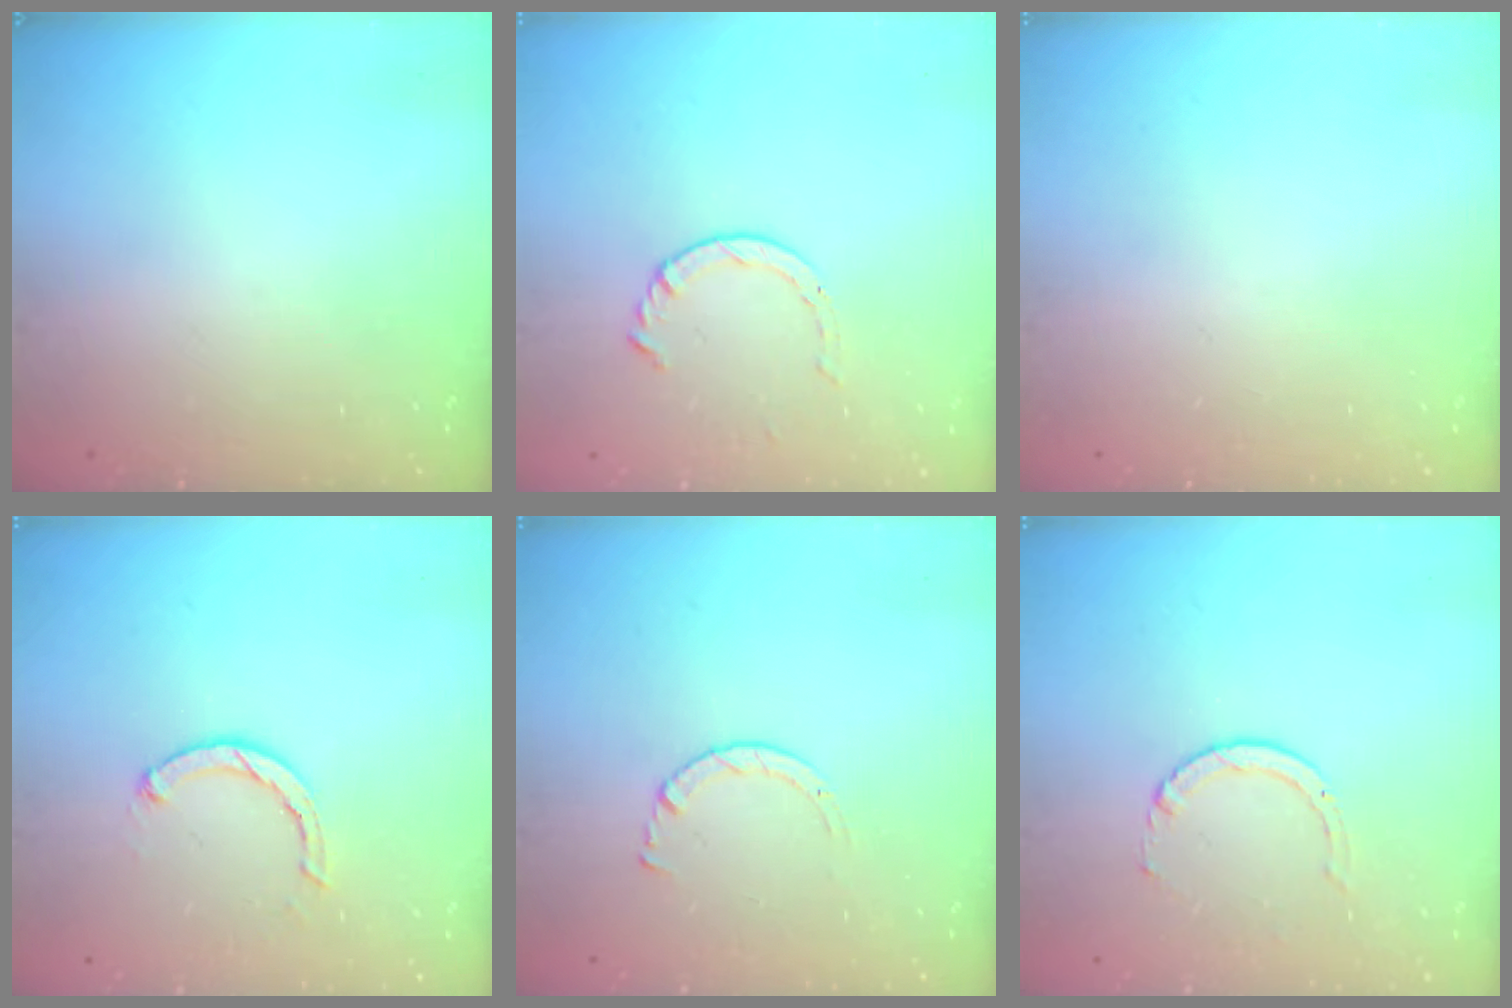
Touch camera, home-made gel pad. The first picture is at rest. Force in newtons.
{"total": 3.5, "press": 3.5, "slide": 0.4}
{"total": 0.0}
{"total": 2.3, "press": 2.3, "slide": 0.3}
{"total": 1.7, "press": 1.7, "slide": 0.2}
{"total": 3.2, "press": 3.2, "slide": 0.4}